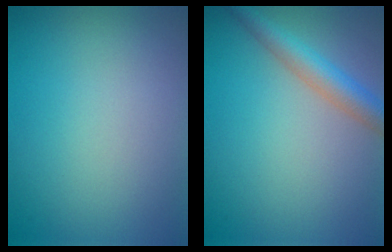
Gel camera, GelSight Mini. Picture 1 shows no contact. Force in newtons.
{"total": 3.6, "press": 3.6, "slide": 0.1}